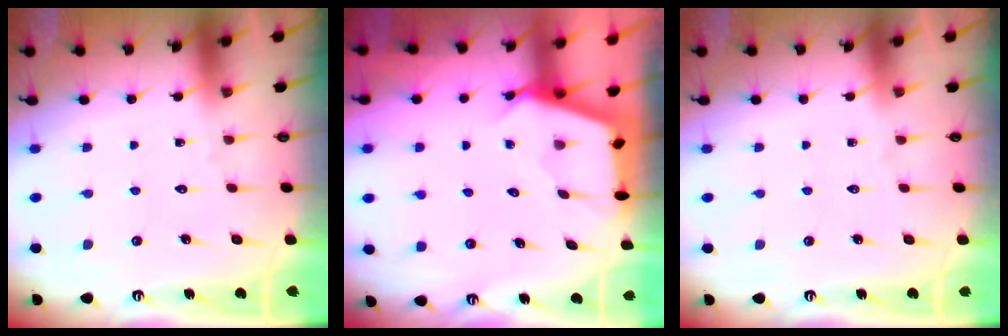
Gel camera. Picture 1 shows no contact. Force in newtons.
{"total": 2.7, "press": 2.7, "slide": 0.3}
{"total": 0.0}